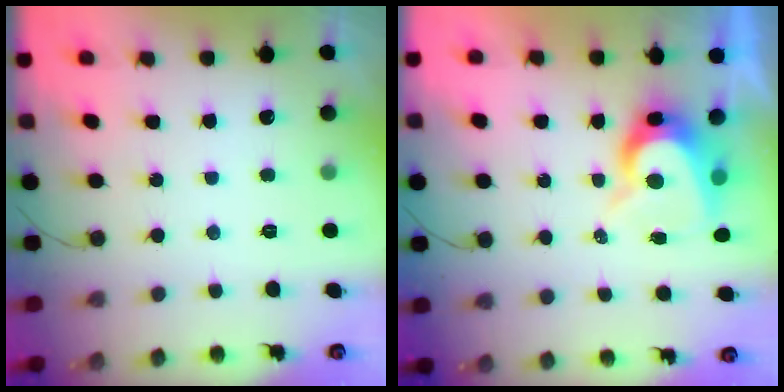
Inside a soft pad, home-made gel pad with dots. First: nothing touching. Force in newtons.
{"total": 8.4, "press": 8.3, "slide": 0.6}